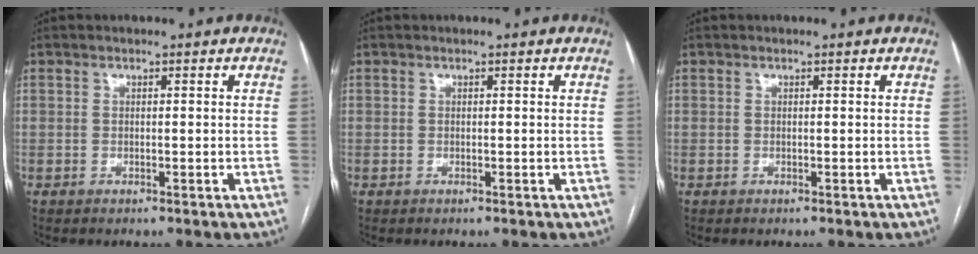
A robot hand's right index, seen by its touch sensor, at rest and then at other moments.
{"total": 0.0}
{"total": 0.0}